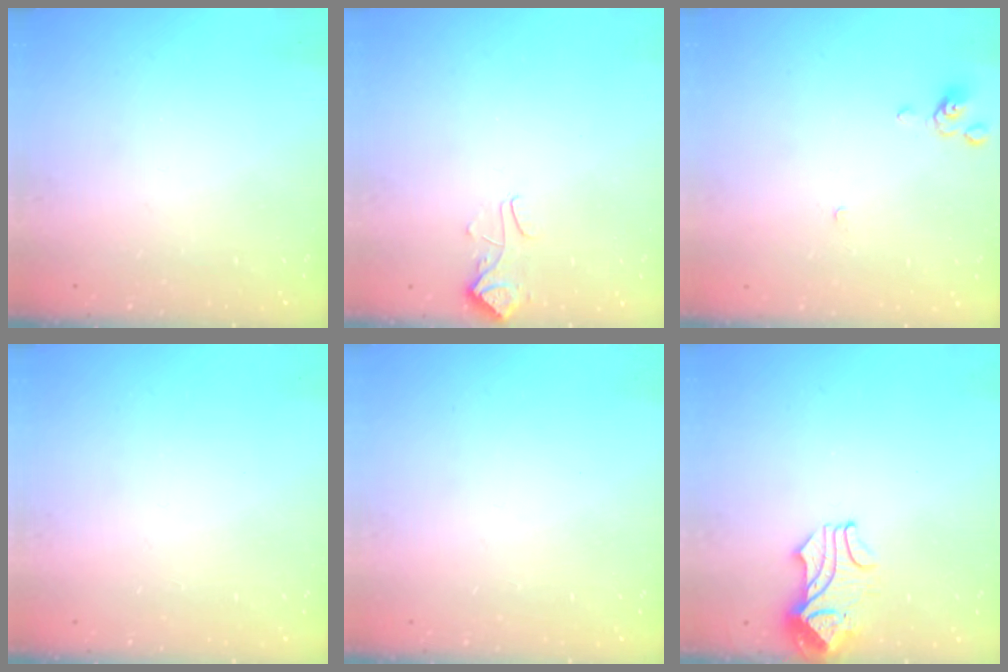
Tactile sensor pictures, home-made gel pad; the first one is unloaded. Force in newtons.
{"total": 3.5, "press": 3.4, "slide": 0.7}
{"total": 0.0}
{"total": 0.0}
{"total": 0.0}
{"total": 2.1, "press": 2.0, "slide": 0.7}